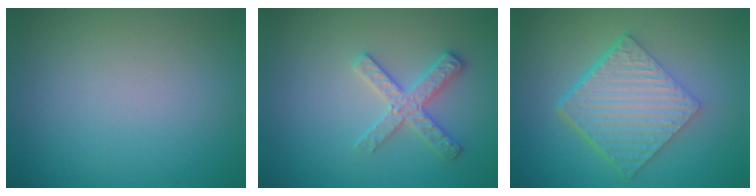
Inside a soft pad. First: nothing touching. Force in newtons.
{"total": 2.7, "press": 2.6, "slide": 0.5}
{"total": 7.0, "press": 4.7, "slide": 5.2}